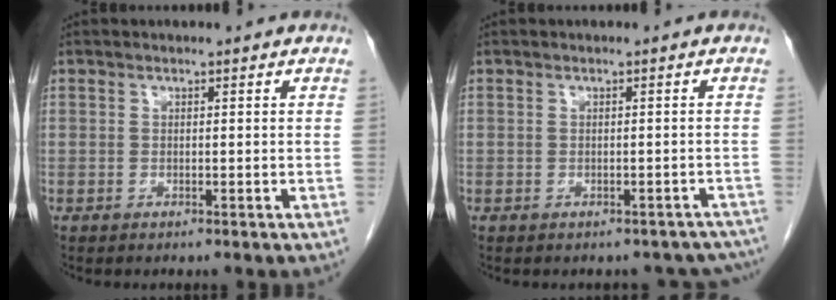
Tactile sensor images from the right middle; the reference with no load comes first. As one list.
[{"total": 7.1, "force": [-6.2, 3.3, 1.1], "torque": [0.000, 0.011, -0.057]}]